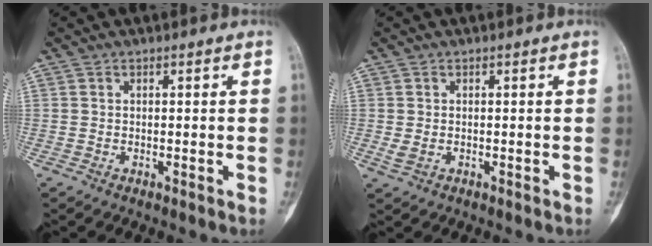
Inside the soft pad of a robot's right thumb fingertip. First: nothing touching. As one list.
[{"total": 1.6, "force": [-0.2, 1.1, 1.1], "torque": [-0.029, 0.001, 0.000]}]